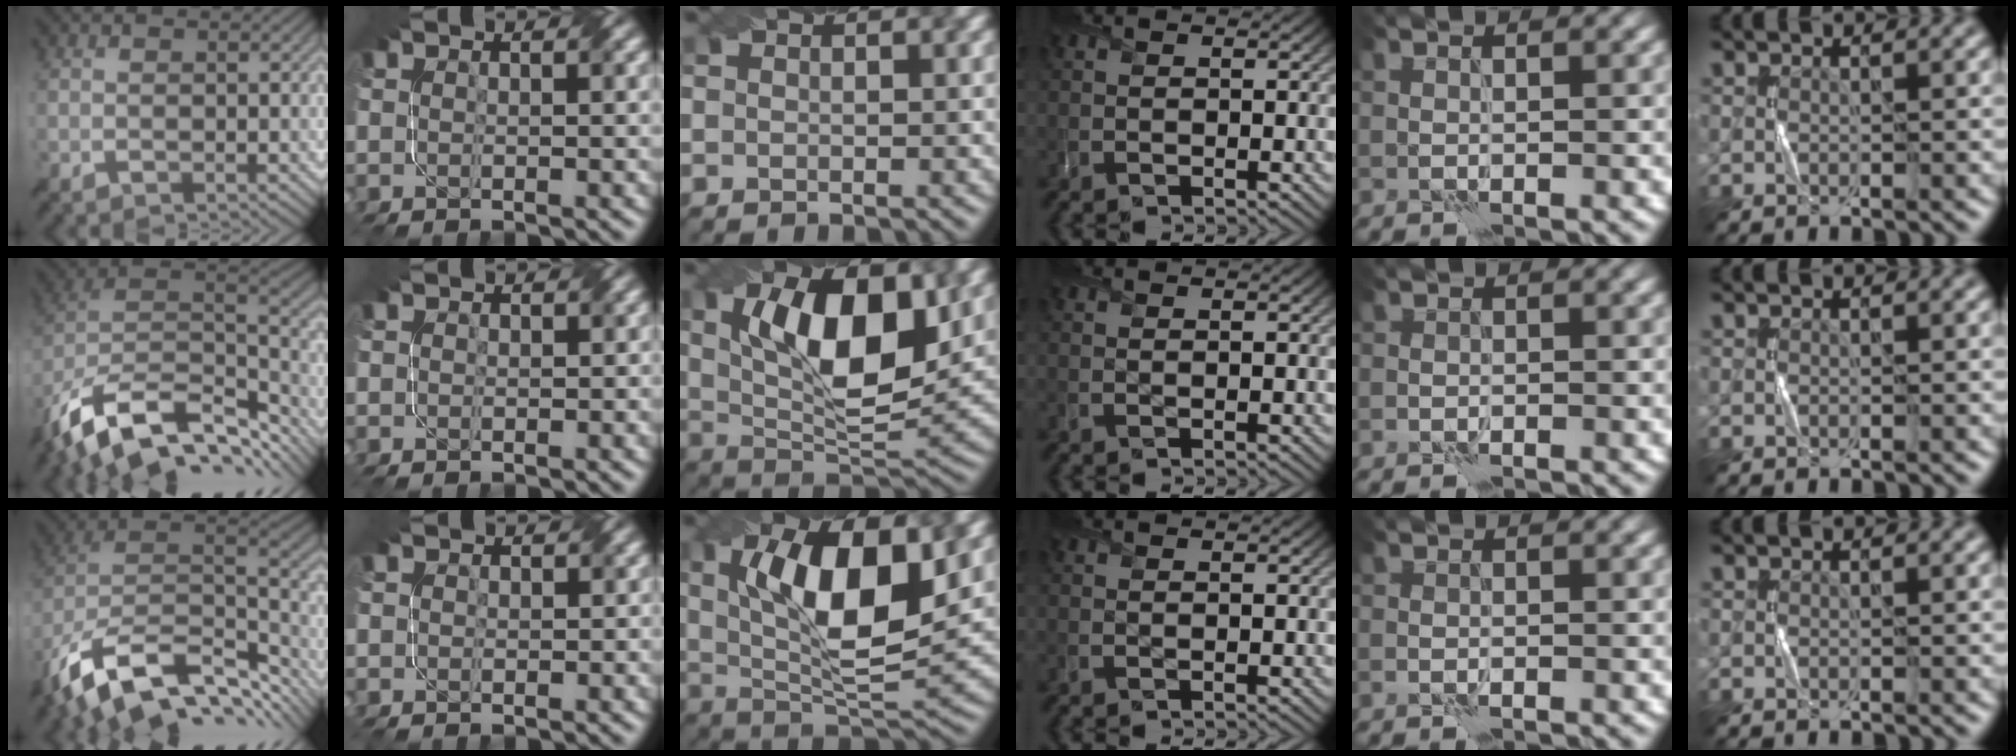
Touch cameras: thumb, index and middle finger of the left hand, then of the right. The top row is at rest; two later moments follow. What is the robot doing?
{"motion": "twist", "object": "screw"}